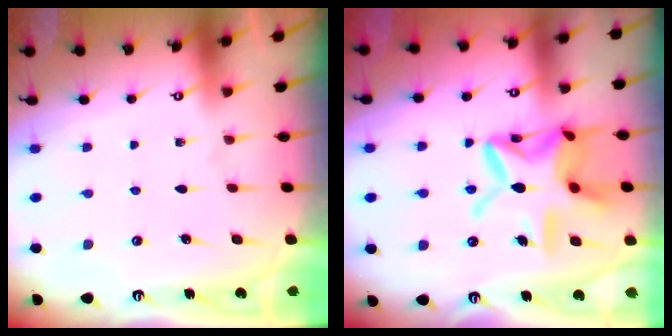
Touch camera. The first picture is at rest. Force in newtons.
{"total": 17.2, "press": 17.2, "slide": 1.3}